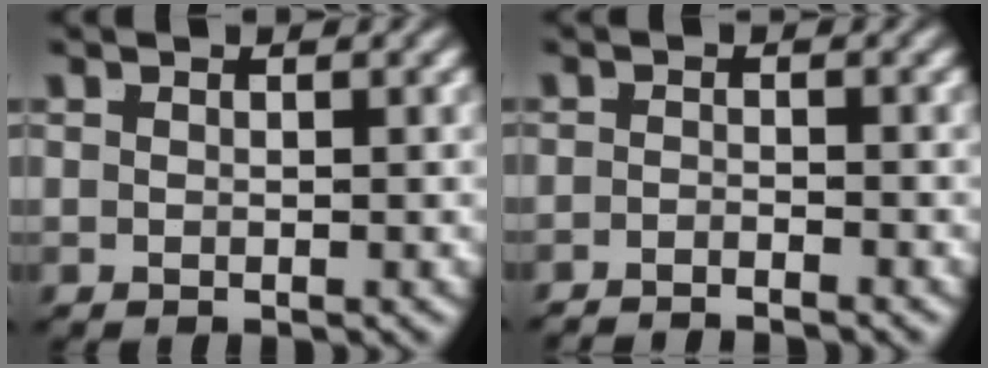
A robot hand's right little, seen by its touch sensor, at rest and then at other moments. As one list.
[{"total": 2.6, "force": [-2.6, -0.2, -0.1], "torque": [0.006, -0.011, -0.042]}]